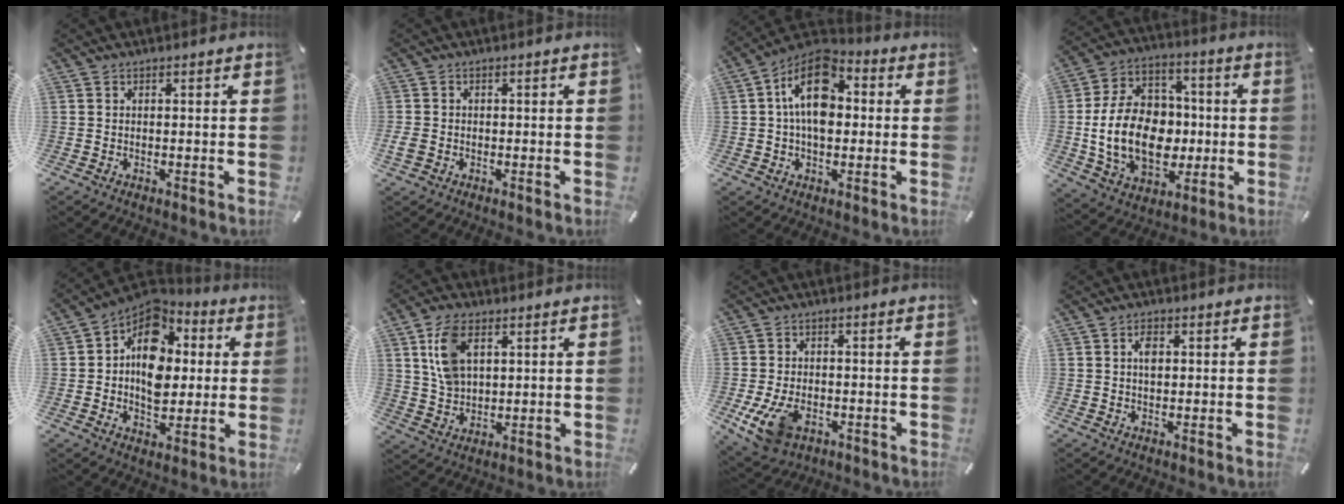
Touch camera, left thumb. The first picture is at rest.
{"total": 2.5, "force": [-0.8, 1.8, 1.4], "torque": [-0.037, -0.002, -0.018]}
{"total": 14.1, "force": [2.0, 9.0, 10.7], "torque": [-0.185, -0.001, 0.035]}
{"total": 20.0, "force": [-2.3, 14.7, 13.3], "torque": [-0.269, 0.010, -0.035]}
{"total": 13.4, "force": [1.3, 10.6, 8.1], "torque": [-0.128, -0.013, 0.021]}
{"total": 9.7, "force": [3.8, 6.3, 6.4], "torque": [-0.142, 0.004, 0.070]}
{"total": 9.4, "force": [-3.4, 6.3, 6.1], "torque": [-0.130, 0.003, -0.061]}
{"total": 2.8, "force": [0.6, 1.6, 2.2], "torque": [-0.038, 0.005, 0.007]}